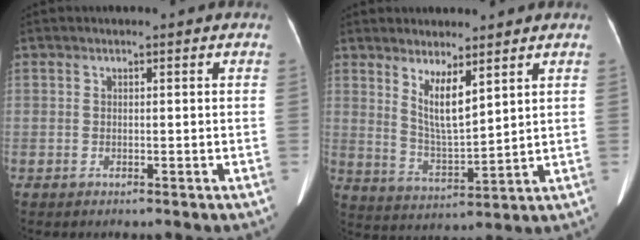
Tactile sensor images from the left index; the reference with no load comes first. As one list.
[{"total": 7.1, "force": [3.8, 1.1, 5.8], "torque": [-0.113, -0.026, 0.082]}]